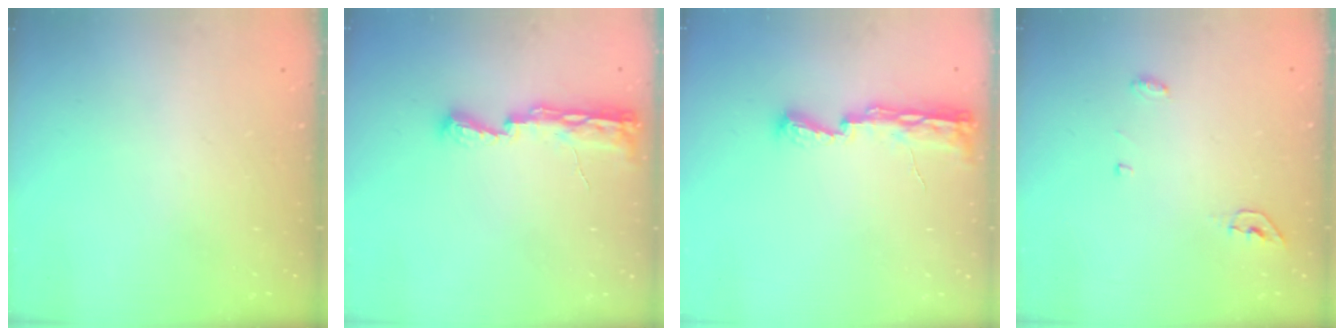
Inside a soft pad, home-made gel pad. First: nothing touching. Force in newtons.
{"total": 10.6, "press": 9.1, "slide": 5.5}
{"total": 10.2, "press": 8.9, "slide": 5.1}
{"total": 4.5, "press": 4.2, "slide": 1.5}